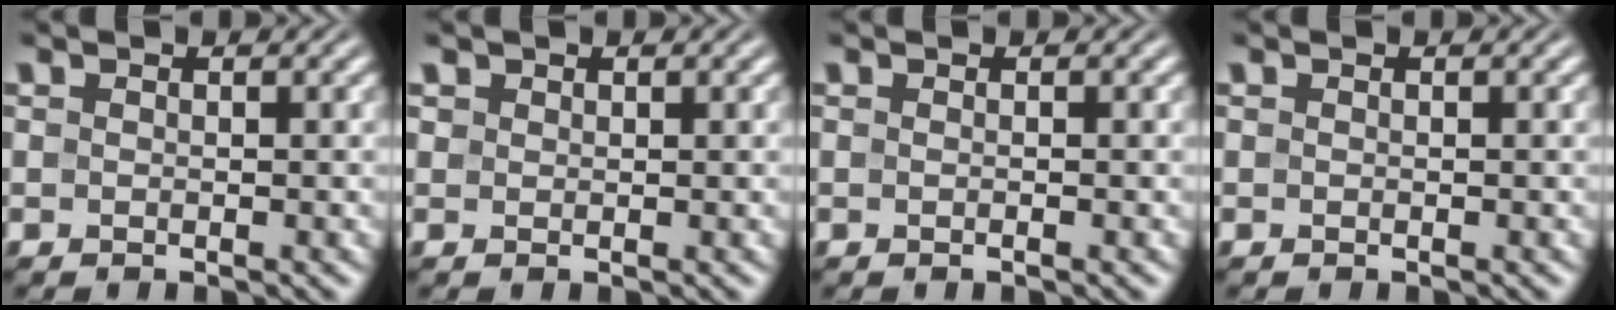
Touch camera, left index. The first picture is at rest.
{"total": 0.7, "force": [0.5, 0.5, 0.1], "torque": [0.001, -0.001, 0.010]}
{"total": 0.7, "force": [-0.1, 0.2, 0.7], "torque": [-0.007, -0.001, -0.005]}
{"total": 0.0}